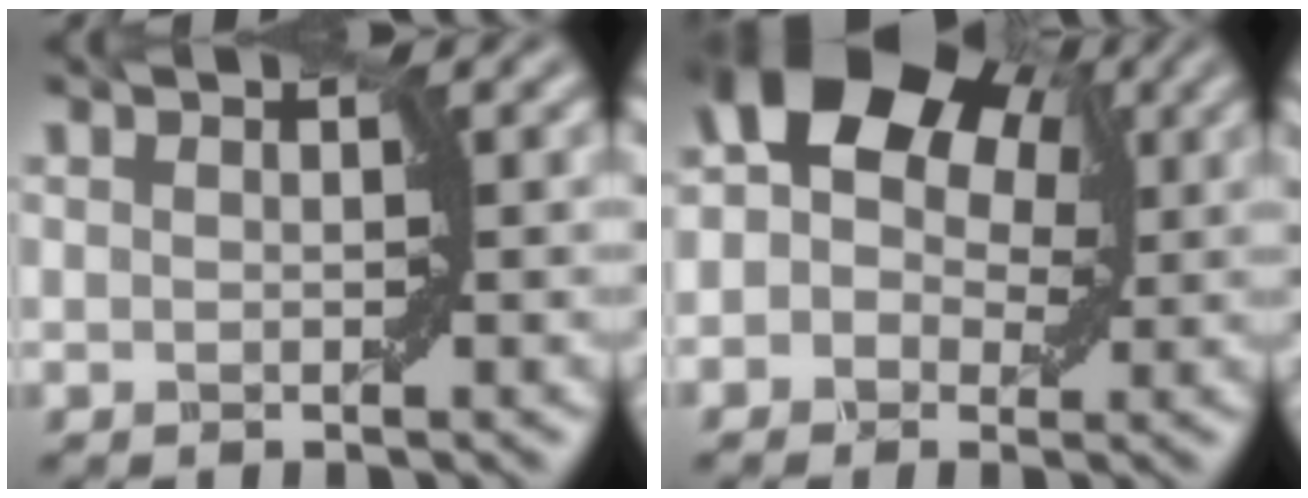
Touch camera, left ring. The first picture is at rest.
{"total": 10.6, "force": [3.3, 7.2, 7.0], "torque": [-0.087, 0.041, 0.025]}